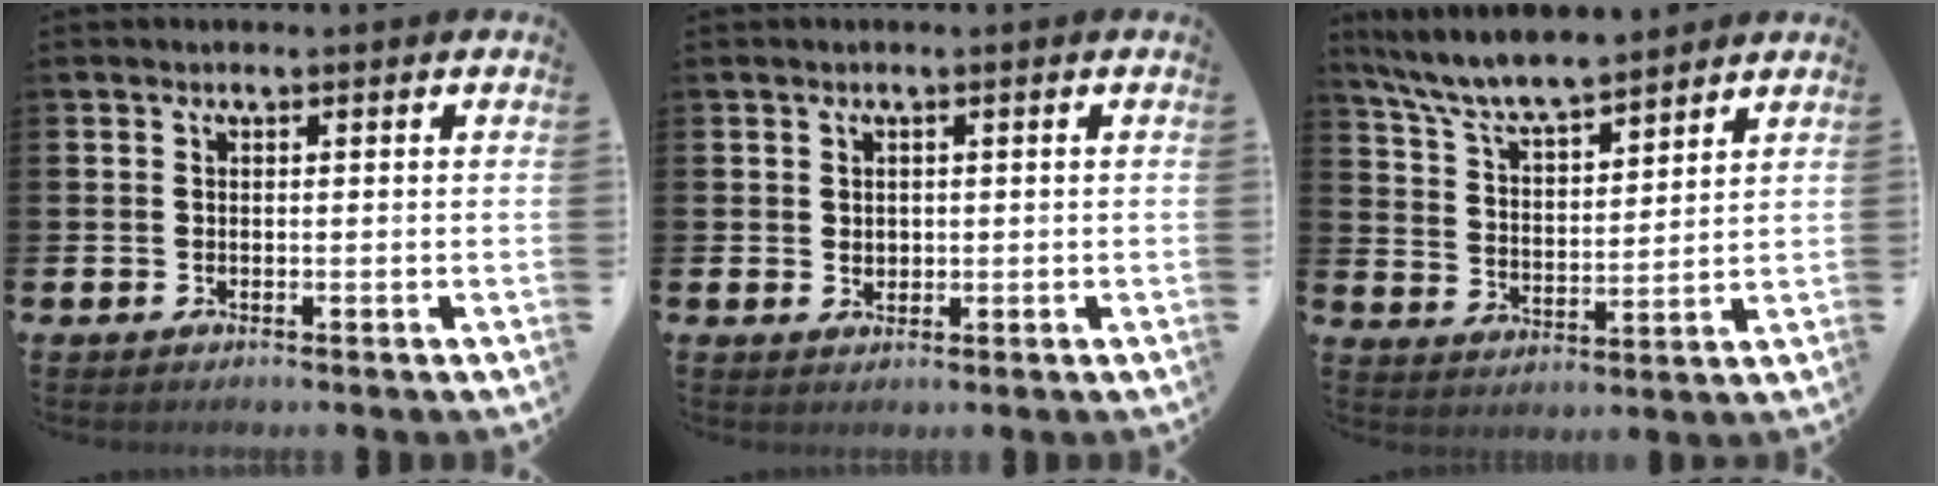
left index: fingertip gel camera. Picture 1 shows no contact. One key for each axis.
{"total": 1.3, "fx": 0.8, "fy": 1.0, "fz": 0.3, "tx": 0.002, "ty": 0.003, "tz": 0.012}
{"total": 7.6, "fx": 7.1, "fy": 1.0, "fz": 2.3, "tx": -0.078, "ty": -0.040, "tz": 0.127}